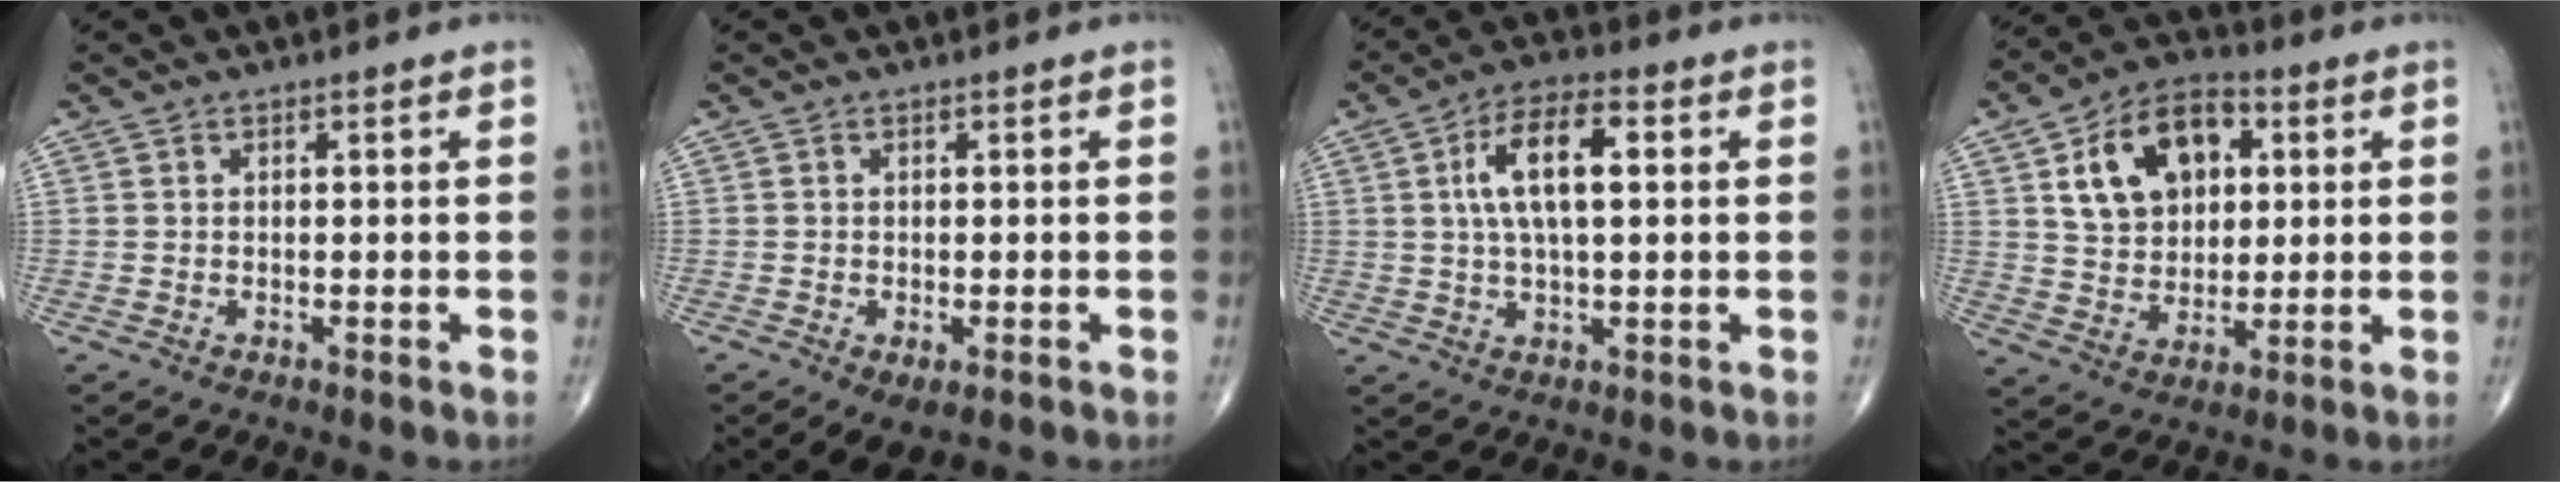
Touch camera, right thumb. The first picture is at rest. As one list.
[{"total": 3.9, "force": [-1.7, 1.9, 2.9], "torque": [-0.050, -0.005, -0.023]}, {"total": 10.8, "force": [2.2, 4.5, 9.6], "torque": [-0.168, 0.014, 0.035]}, {"total": 15.1, "force": [4.6, 10.3, 10.0], "torque": [-0.135, 0.002, 0.077]}]